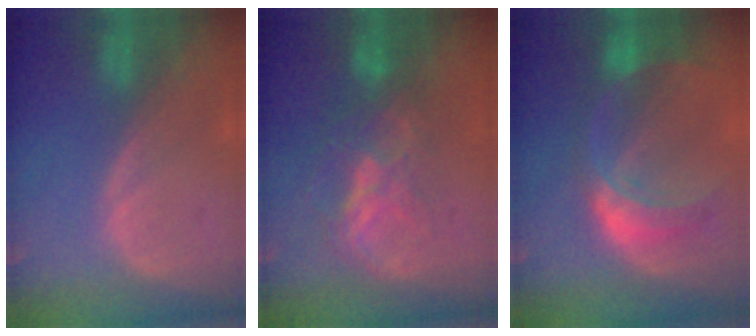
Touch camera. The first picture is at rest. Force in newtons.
{"total": 6.7, "press": 5.9, "slide": 3.2}
{"total": 7.5, "press": 6.6, "slide": 3.7}